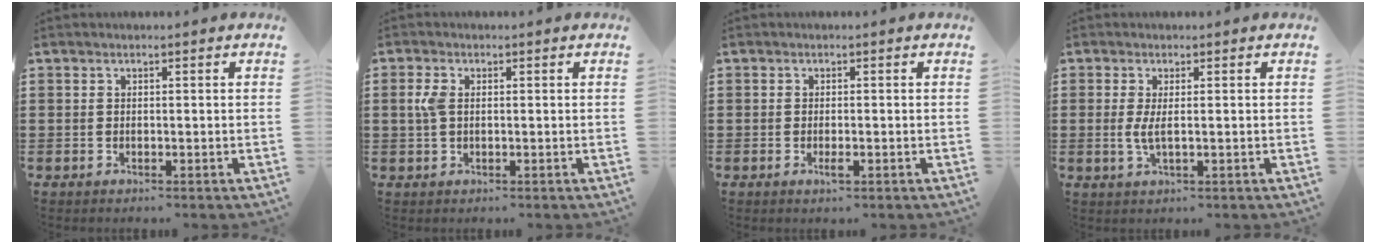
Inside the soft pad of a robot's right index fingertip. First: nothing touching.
{"total": 3.0, "force": [0.4, 1.7, 2.5], "torque": [-0.076, 0.000, -0.002]}
{"total": 1.3, "force": [-0.6, 0.3, 1.2], "torque": [-0.022, -0.003, -0.010]}
{"total": 2.3, "force": [0.0, 0.3, 2.3], "torque": [-0.057, -0.009, -0.004]}